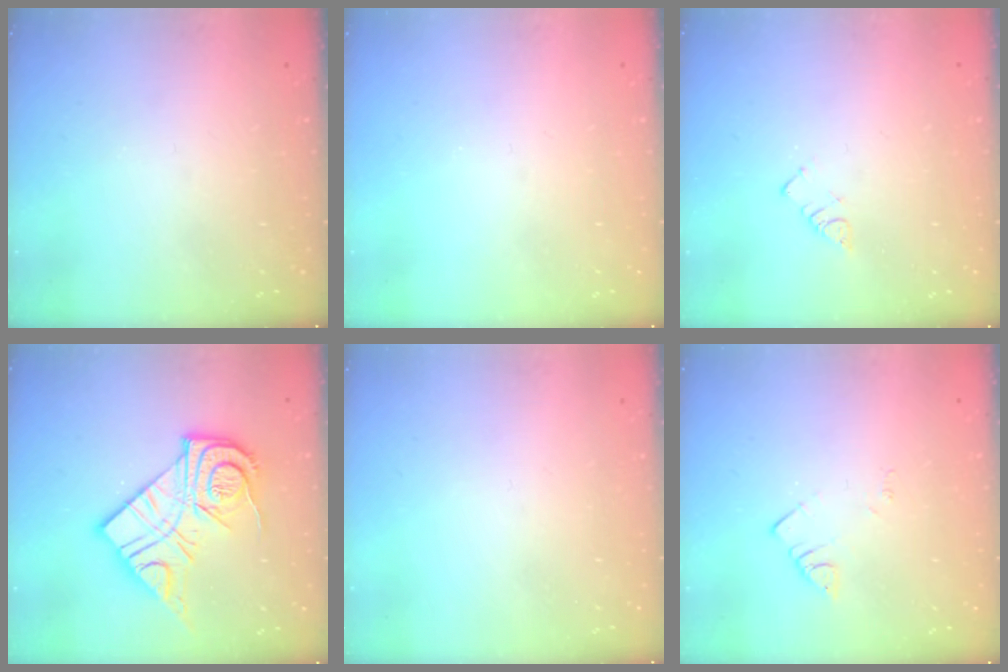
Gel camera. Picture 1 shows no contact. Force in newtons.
{"total": 0.0}
{"total": 2.7, "press": 2.7, "slide": 0.4}
{"total": 16.7, "press": 16.6, "slide": 1.5}
{"total": 1.6, "press": 1.6, "slide": 0.1}
{"total": 1.7, "press": 1.6, "slide": 0.3}